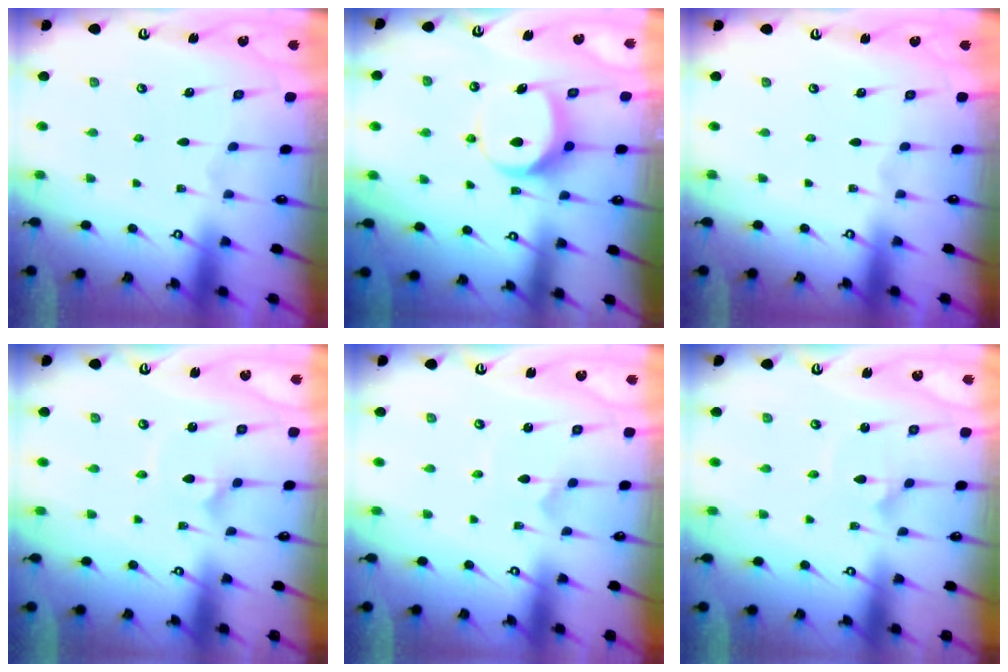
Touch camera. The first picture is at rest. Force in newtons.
{"total": 7.7, "press": 7.6, "slide": 1.2}
{"total": 0.0}
{"total": 1.8, "press": 1.8, "slide": 0.1}
{"total": 0.8, "press": 0.8, "slide": 0.1}
{"total": 1.7, "press": 1.7, "slide": 0.1}